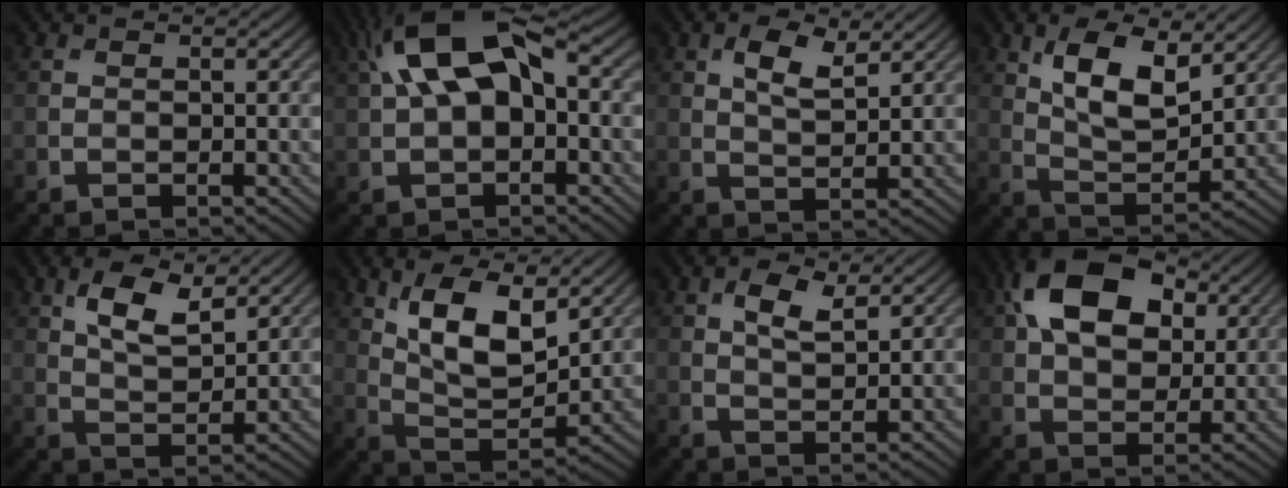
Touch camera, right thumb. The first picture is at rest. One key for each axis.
{"total": 12.6, "fx": 2.8, "fy": 6.6, "fz": 10.4, "tx": -0.205, "ty": 0.024, "tz": 0.043}
{"total": 4.5, "fx": 2.3, "fy": 1.9, "fz": 3.4, "tx": -0.074, "ty": -0.002, "tz": 0.043}
{"total": 10.0, "fx": 4.5, "fy": 4.3, "fz": 7.7, "tx": -0.153, "ty": -0.003, "tz": 0.088}
{"total": 7.0, "fx": 3.7, "fy": 2.9, "fz": 5.1, "tx": -0.105, "ty": -0.001, "tz": 0.072}
{"total": 11.3, "fx": 5.2, "fy": 5.0, "fz": 8.7, "tx": -0.179, "ty": -0.004, "tz": 0.100}
{"total": 3.9, "fx": 1.9, "fy": 1.6, "fz": 3.0, "tx": -0.064, "ty": 0.000, "tz": 0.038}
{"total": 13.3, "fx": 4.9, "fy": 8.2, "fz": 9.3, "tx": -0.186, "ty": 0.025, "tz": 0.083}